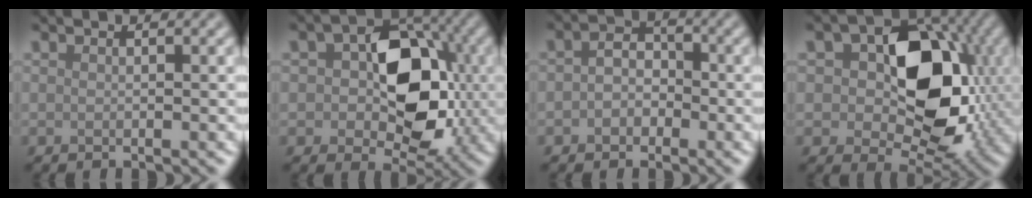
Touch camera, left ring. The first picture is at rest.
{"total": 9.6, "force": [0.3, 6.5, 7.1], "torque": [-0.097, -0.002, 0.002]}
{"total": 2.4, "force": [-0.7, 2.0, 1.2], "torque": [-0.021, 0.004, -0.022]}
{"total": 12.3, "force": [1.1, 8.3, 9.0], "torque": [-0.119, -0.001, 0.017]}